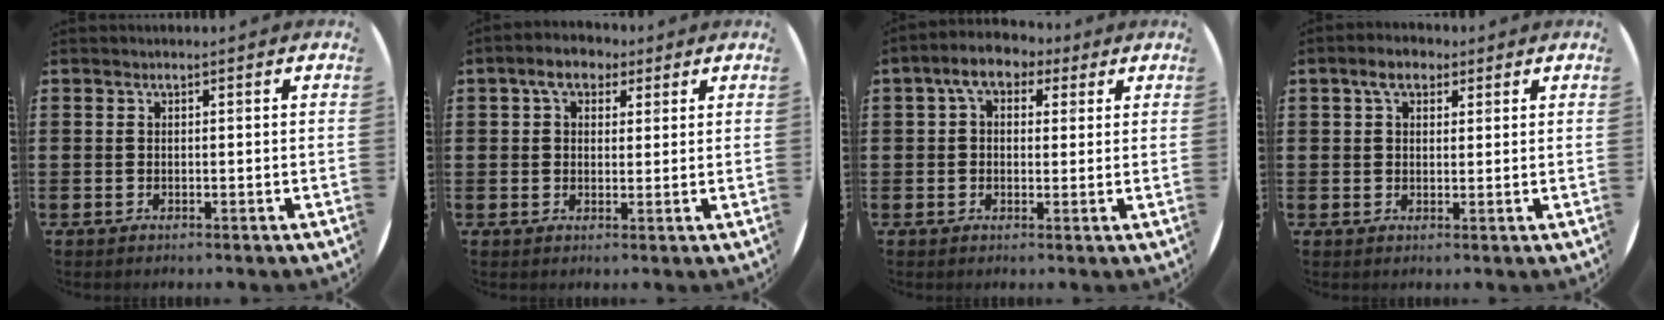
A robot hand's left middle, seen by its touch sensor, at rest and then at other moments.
{"total": 4.4, "force": [2.8, 2.8, 1.9], "torque": [-0.031, 0.010, 0.048]}
{"total": 5.5, "force": [3.8, 3.1, 2.6], "torque": [-0.056, 0.004, 0.068]}
{"total": 3.9, "force": [2.5, 2.1, 2.0], "torque": [-0.028, 0.006, 0.042]}